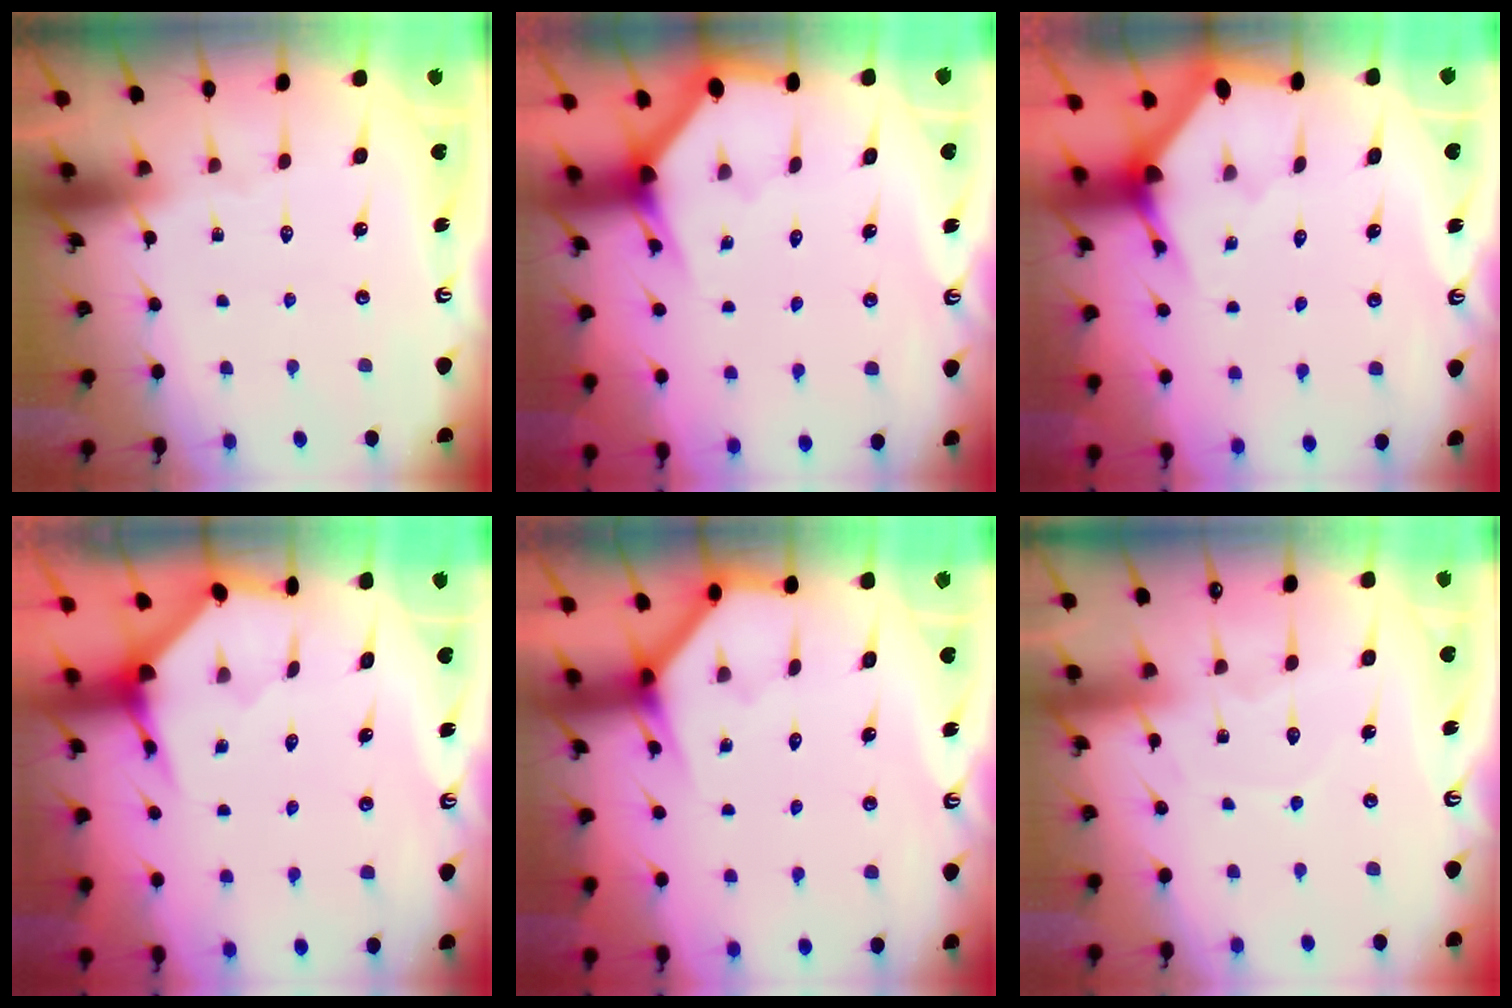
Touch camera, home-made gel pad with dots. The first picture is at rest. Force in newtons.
{"total": 2.6, "press": 2.6, "slide": 0.1}
{"total": 2.9, "press": 2.9, "slide": 0.2}
{"total": 3.9, "press": 3.9, "slide": 0.5}
{"total": 3.7, "press": 3.7, "slide": 0.3}
{"total": 6.4, "press": 6.3, "slide": 0.6}